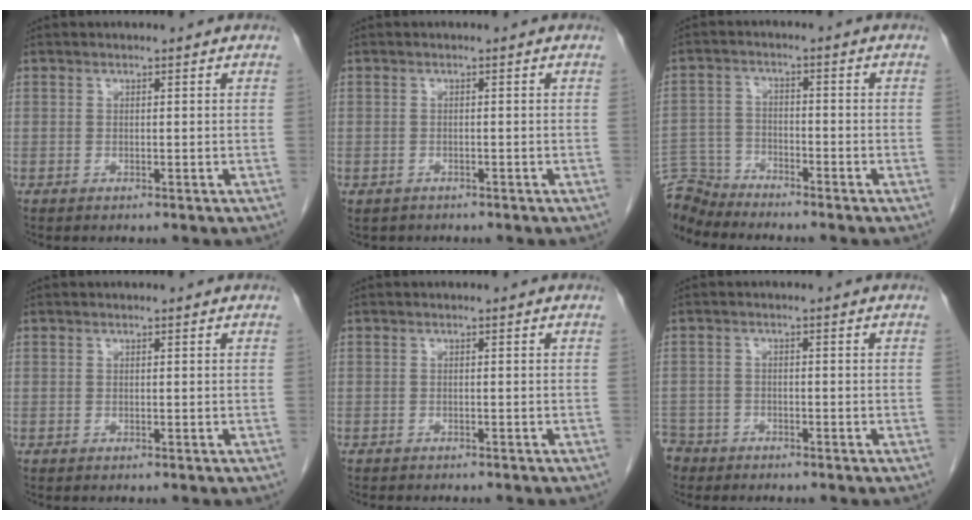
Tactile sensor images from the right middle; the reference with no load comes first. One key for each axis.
{"total": 2.0, "fx": -1.5, "fy": 1.2, "fz": 0.3, "tx": -0.015, "ty": -0.001, "tz": -0.019}
{"total": 7.1, "fx": -7.0, "fy": 0.4, "fz": -0.4, "tx": 0.000, "ty": 0.002, "tz": -0.138}
{"total": 0.0}
{"total": 3.7, "fx": -3.3, "fy": 0.9, "fz": 1.4, "tx": -0.019, "ty": -0.005, "tz": -0.039}
{"total": 4.8, "fx": -4.0, "fy": 2.6, "fz": -0.2, "tx": -0.002, "ty": -0.001, "tz": -0.080}